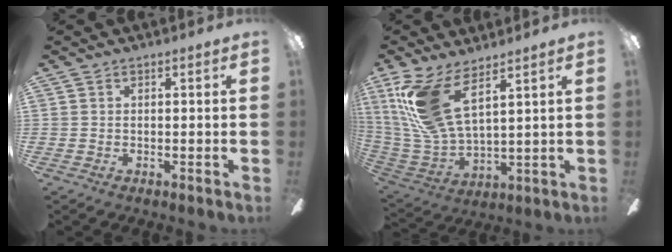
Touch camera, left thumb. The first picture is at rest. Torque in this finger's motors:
{"motor_torque": [0.28, 0.42, 1.39, -1.39, 0.16]}